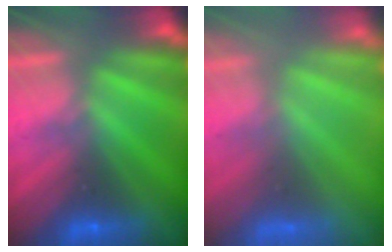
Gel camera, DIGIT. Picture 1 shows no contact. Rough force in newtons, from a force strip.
{"total": 8.2}